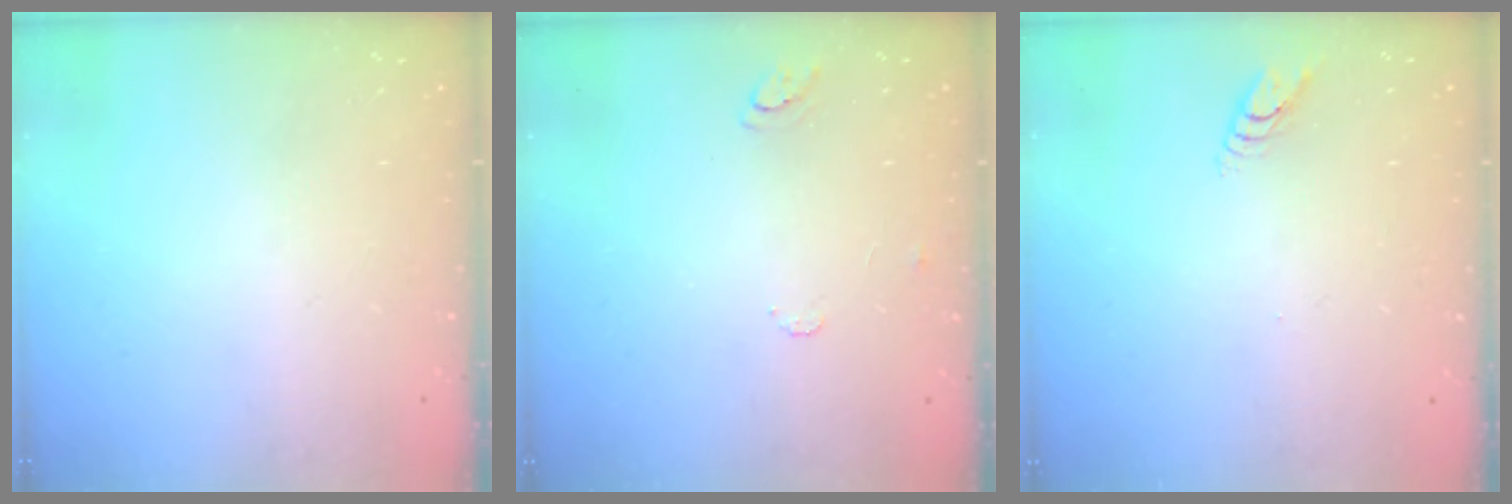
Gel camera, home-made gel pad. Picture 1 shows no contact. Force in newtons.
{"total": 6.3, "press": 6.3, "slide": 0.6}
{"total": 3.3, "press": 3.3, "slide": 0.3}